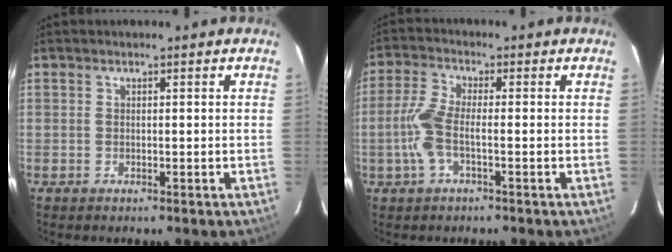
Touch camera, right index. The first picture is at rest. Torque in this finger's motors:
{"motor_torque": [0.91, -0.33, 0.55, 0.14]}